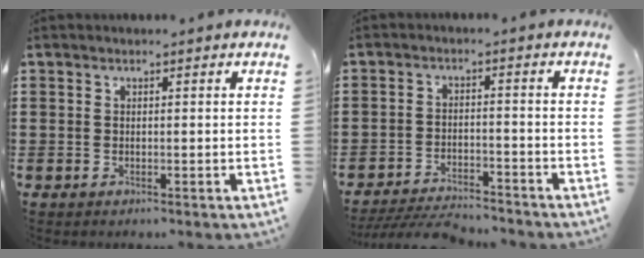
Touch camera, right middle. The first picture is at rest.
{"total": 5.1, "force": [-4.9, 0.5, 1.1], "torque": [-0.024, 0.001, -0.099]}